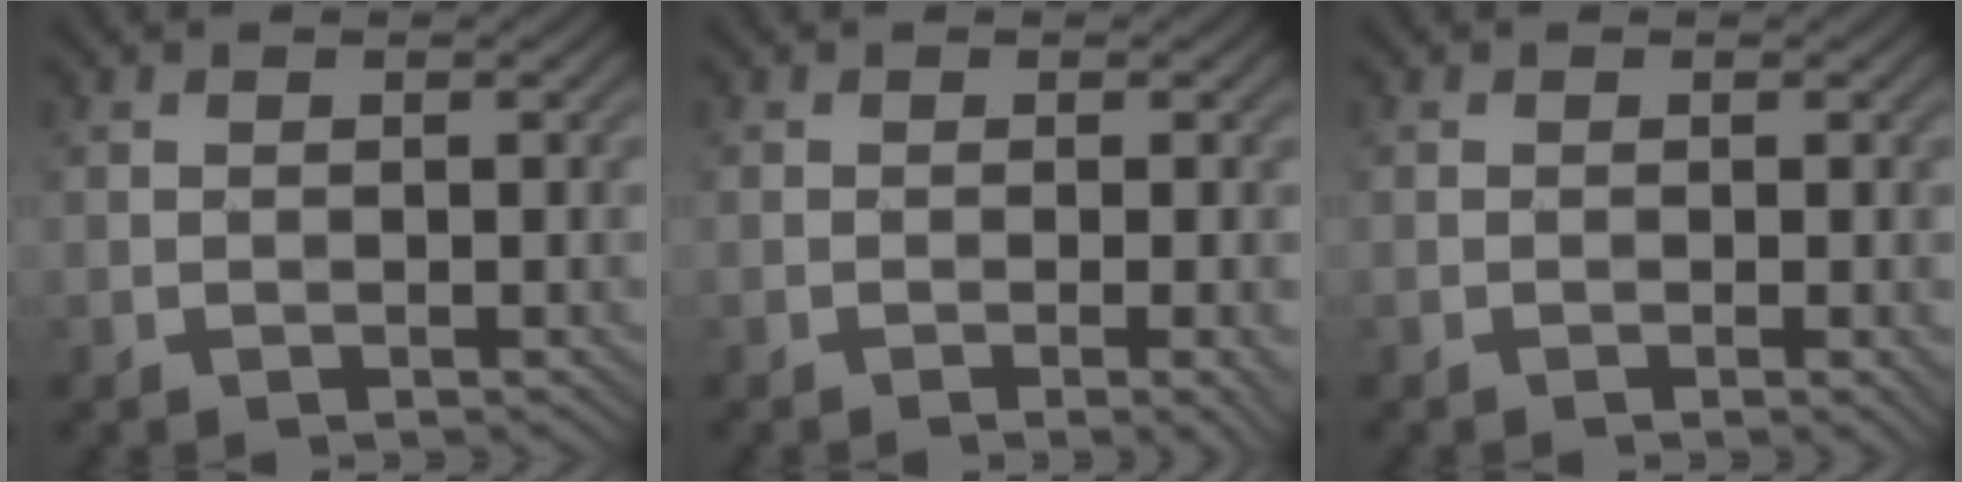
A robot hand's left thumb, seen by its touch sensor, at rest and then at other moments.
{"total": 2.3, "force": [-0.7, 0.4, 2.2], "torque": [-0.032, 0.001, -0.014]}
{"total": 1.0, "force": [-0.2, 0.1, 0.9], "torque": [-0.016, -0.004, -0.005]}